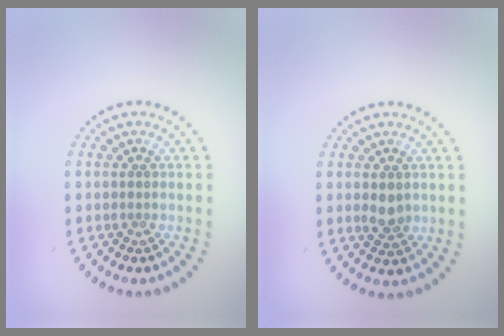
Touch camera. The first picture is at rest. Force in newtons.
{"total": 1.9, "press": 1.9, "slide": 0.3}